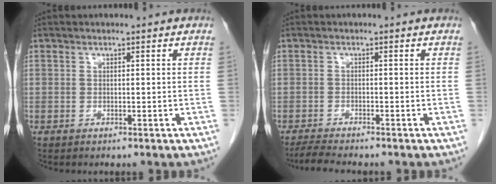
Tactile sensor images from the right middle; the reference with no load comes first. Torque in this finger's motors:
{"motor_torque": [0.32, -0.20, 0.01, 0.00]}